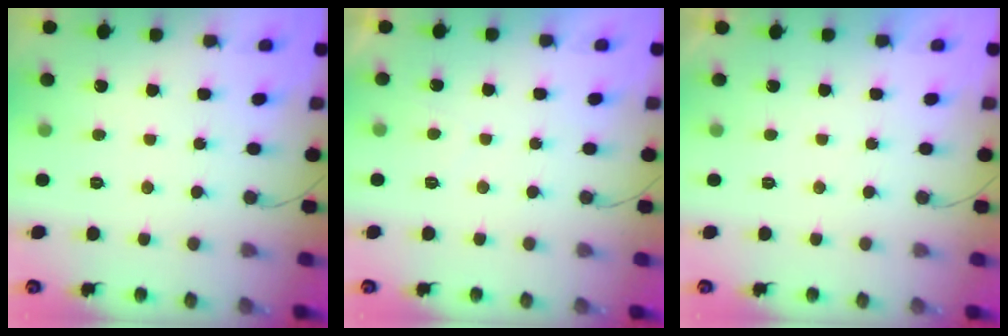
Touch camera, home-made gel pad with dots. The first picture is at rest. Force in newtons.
{"total": 0.9, "press": 0.7, "slide": 0.5}
{"total": 2.2, "press": 2.2, "slide": 0.4}